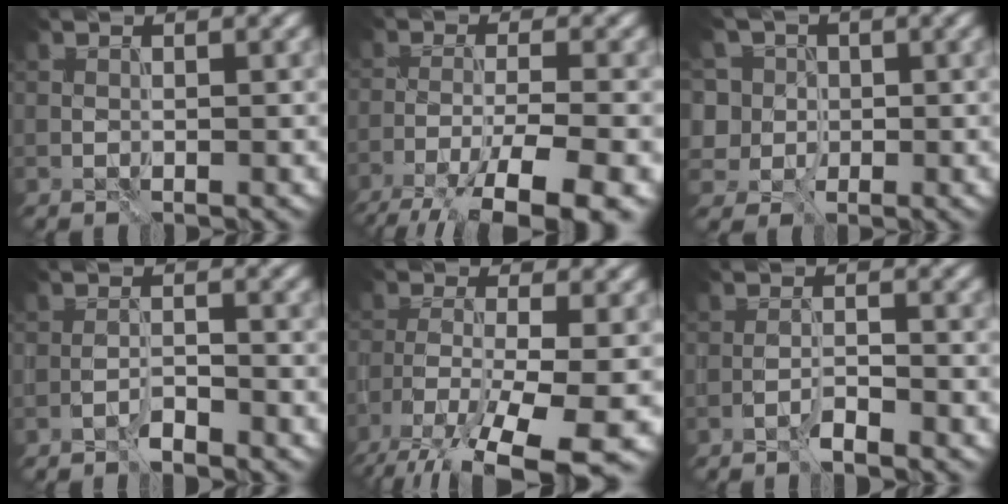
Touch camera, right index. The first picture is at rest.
{"total": 10.6, "force": [-7.5, 2.5, 7.1], "torque": [-0.116, -0.019, -0.118]}
{"total": 8.2, "force": [2.7, 6.9, 3.5], "torque": [-0.062, 0.036, 0.009]}
{"total": 1.6, "force": [-1.4, 0.1, 0.8], "torque": [-0.011, 0.006, -0.030]}
{"total": 11.6, "force": [-7.6, 3.1, 8.1], "torque": [-0.159, -0.020, -0.132]}
{"total": 1.8, "force": [-1.4, 0.1, 1.1], "torque": [-0.019, 0.005, -0.031]}